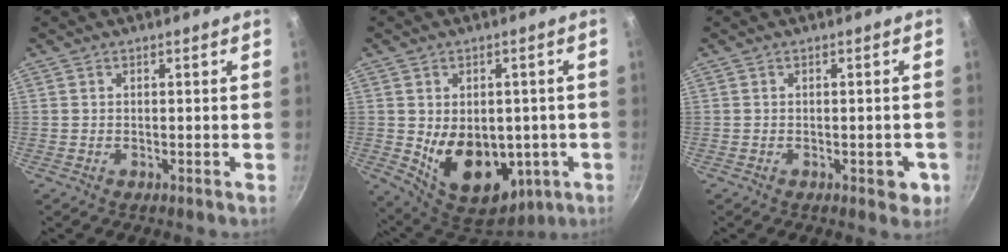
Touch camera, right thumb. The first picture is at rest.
{"total": 16.5, "force": [-2.3, 11.5, 11.6], "torque": [-0.146, -0.017, -0.006]}
{"total": 3.5, "force": [-1.1, 1.9, 2.7], "torque": [-0.014, 0.005, -0.014]}